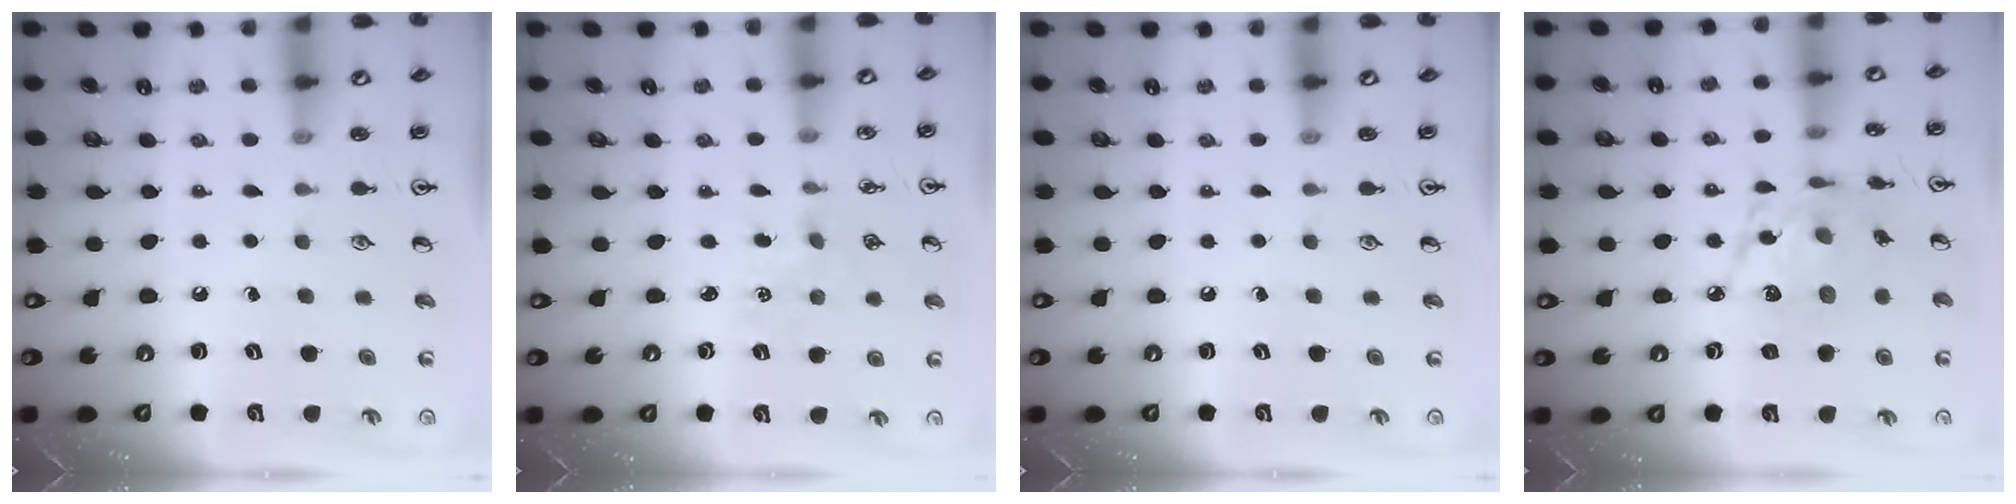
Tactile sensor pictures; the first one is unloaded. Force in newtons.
{"total": 2.7, "press": 2.7, "slide": 0.4}
{"total": 0.0}
{"total": 12.9, "press": 12.8, "slide": 0.8}